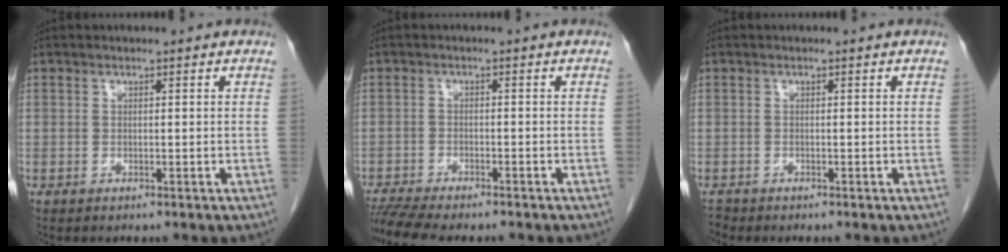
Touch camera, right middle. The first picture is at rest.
{"total": 9.3, "force": [-8.2, 1.4, 4.1], "torque": [-0.064, -0.007, -0.128]}
{"total": 0.7, "force": [-0.7, 0.1, -0.1], "torque": [-0.003, -0.005, -0.014]}